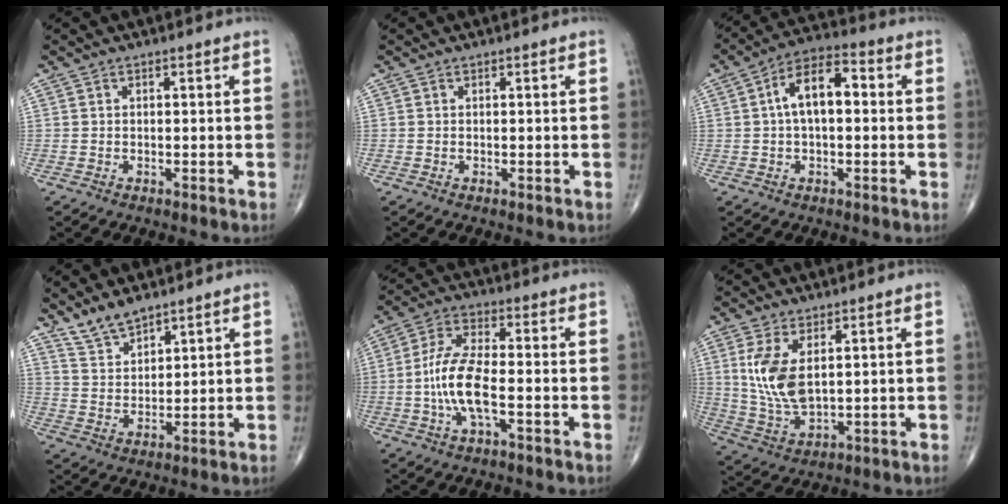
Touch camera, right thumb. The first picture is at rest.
{"total": 0.0}
{"total": 10.1, "force": [1.1, 5.3, 8.5], "torque": [-0.142, 0.031, 0.008]}
{"total": 6.0, "force": [5.1, 2.2, 2.3], "torque": [-0.034, -0.032, 0.107]}
{"total": 10.3, "force": [-2.3, 3.5, 9.4], "torque": [-0.205, 0.022, -0.047]}
{"total": 10.2, "force": [2.6, 5.2, 8.4], "torque": [-0.173, -0.014, 0.064]}